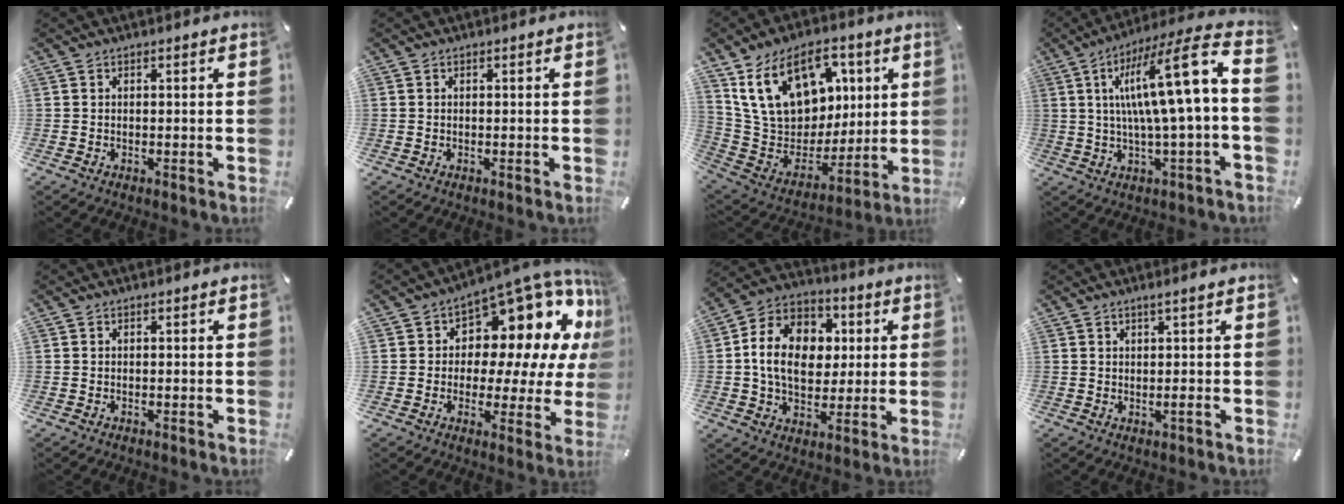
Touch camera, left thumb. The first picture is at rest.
{"total": 0.0}
{"total": 20.1, "force": [9.5, 13.9, 10.9], "torque": [-0.204, -0.037, 0.180]}
{"total": 18.6, "force": [4.3, 2.8, 17.9], "torque": [-0.300, -0.032, 0.053]}
{"total": 0.0}
{"total": 12.5, "force": [7.5, 7.0, 7.2], "torque": [-0.090, -0.091, 0.123]}
{"total": 14.5, "force": [1.2, 11.6, 8.6], "torque": [-0.161, 0.010, 0.022]}
{"total": 3.1, "force": [0.6, -0.1, 3.1], "torque": [-0.053, -0.008, 0.010]}